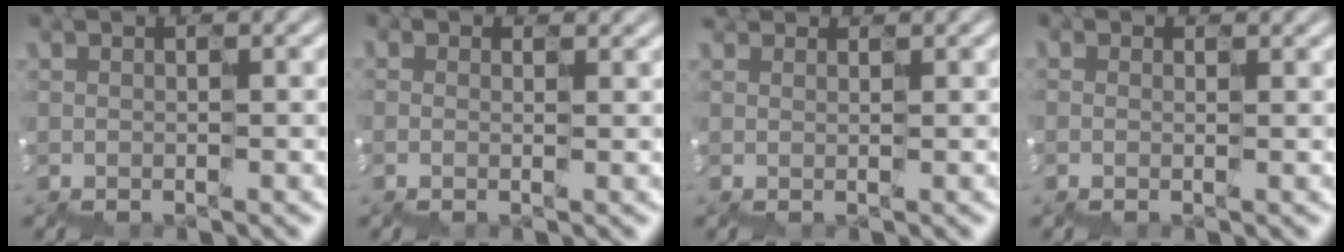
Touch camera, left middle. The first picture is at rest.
{"total": 1.3, "force": [0.3, 0.9, 0.9], "torque": [-0.008, 0.009, 0.003]}
{"total": 1.0, "force": [1.0, 0.3, 0.0], "torque": [0.000, 0.012, 0.016]}
{"total": 0.6, "force": [0.1, 0.5, 0.3], "torque": [0.001, 0.002, -0.001]}